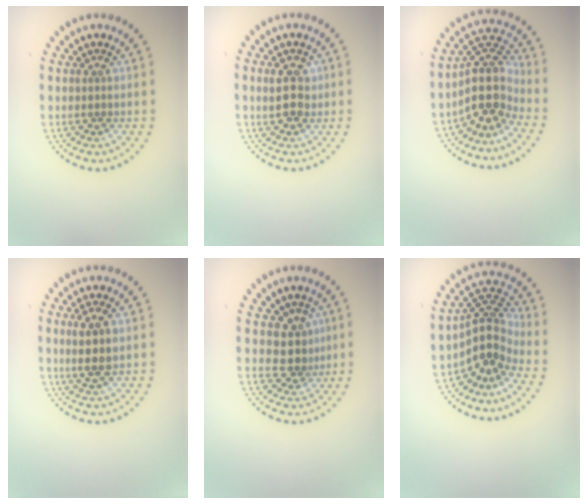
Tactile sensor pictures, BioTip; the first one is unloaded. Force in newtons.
{"total": 2.9, "press": 2.8, "slide": 0.3}
{"total": 4.8, "press": 3.9, "slide": 2.9}
{"total": 2.8, "press": 2.5, "slide": 1.3}
{"total": 2.7, "press": 2.1, "slide": 1.7}
{"total": 4.0, "press": 2.8, "slide": 2.8}